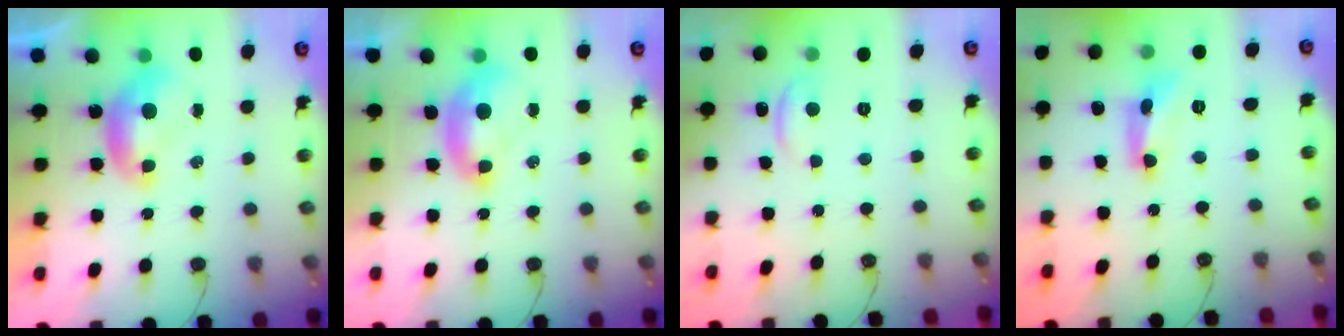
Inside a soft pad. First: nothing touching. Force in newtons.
{"total": 1.9, "press": 1.8, "slide": 0.6}
{"total": 0.5, "press": 0.4, "slide": 0.3}
{"total": 5.1, "press": 5.0, "slide": 0.4}